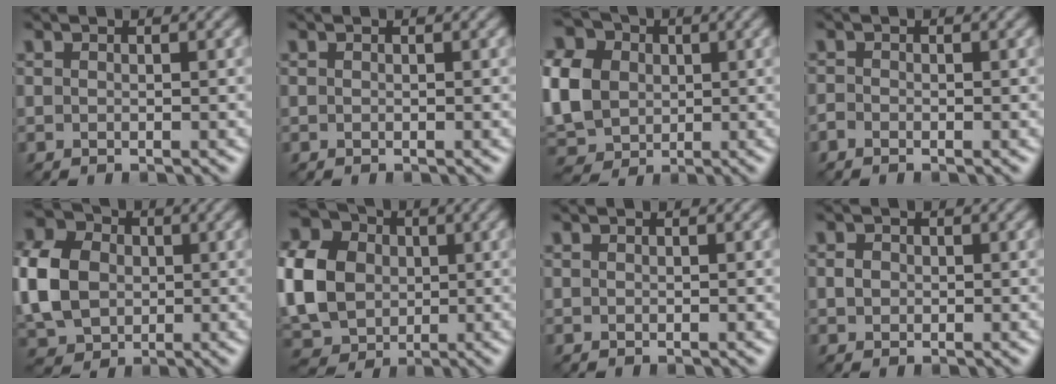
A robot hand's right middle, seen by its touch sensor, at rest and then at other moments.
{"total": 0.0}
{"total": 10.9, "force": [0.6, 8.9, 6.1], "torque": [-0.155, 0.012, -0.010]}
{"total": 0.6, "force": [-0.5, 0.2, 0.2], "torque": [-0.003, 0.002, -0.014]}
{"total": 8.7, "force": [0.2, 6.8, 5.3], "torque": [-0.142, 0.015, -0.006]}
{"total": 11.1, "force": [0.2, 9.1, 6.3], "torque": [-0.166, 0.009, -0.008]}
{"total": 0.0}
{"total": 1.0, "force": [0.1, 0.9, 0.5], "torque": [-0.009, 0.003, -0.004]}